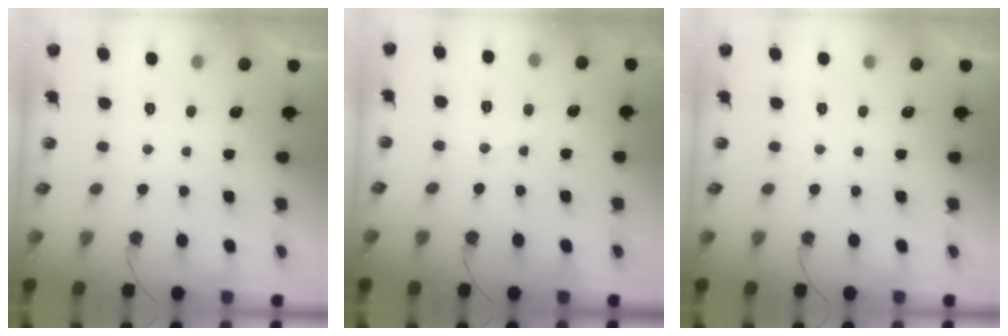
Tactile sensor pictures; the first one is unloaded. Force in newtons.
{"total": 7.6, "press": 7.5, "slide": 0.8}
{"total": 0.0}